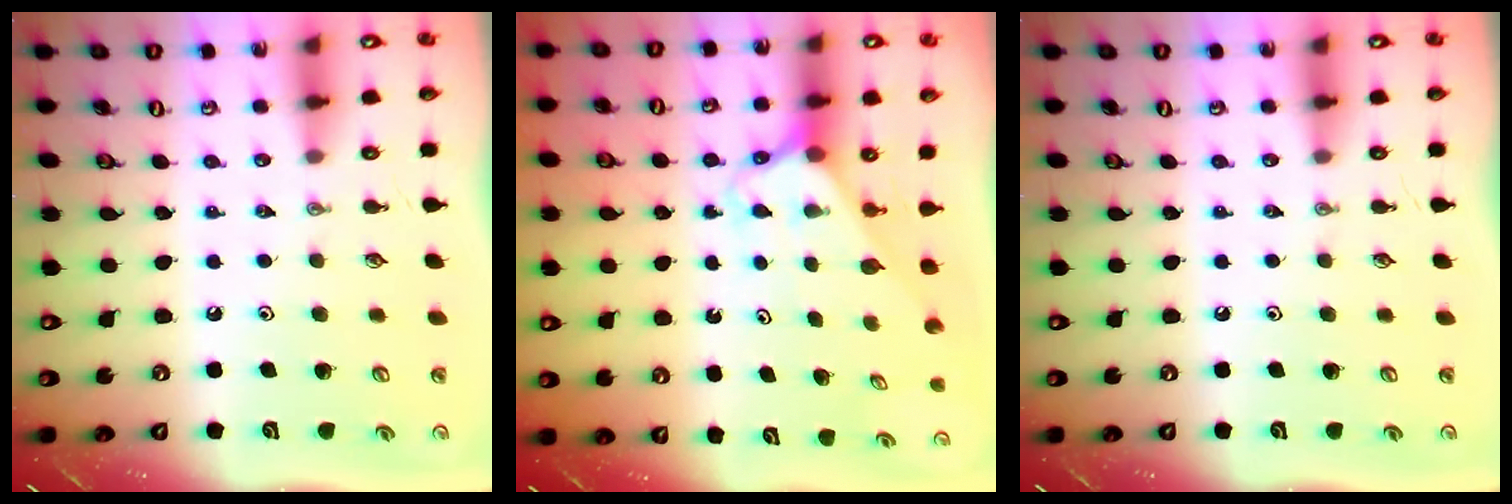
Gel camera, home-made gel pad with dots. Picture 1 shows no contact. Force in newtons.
{"total": 2.6, "press": 2.6, "slide": 0.2}
{"total": 0.0}